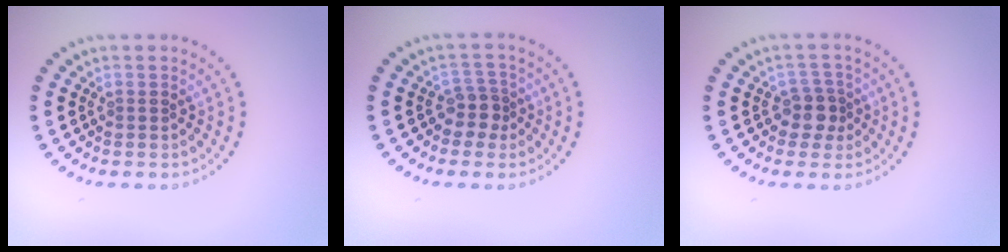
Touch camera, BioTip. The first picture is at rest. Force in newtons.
{"total": 2.2, "press": 1.7, "slide": 1.4}
{"total": 2.3, "press": 1.9, "slide": 1.2}